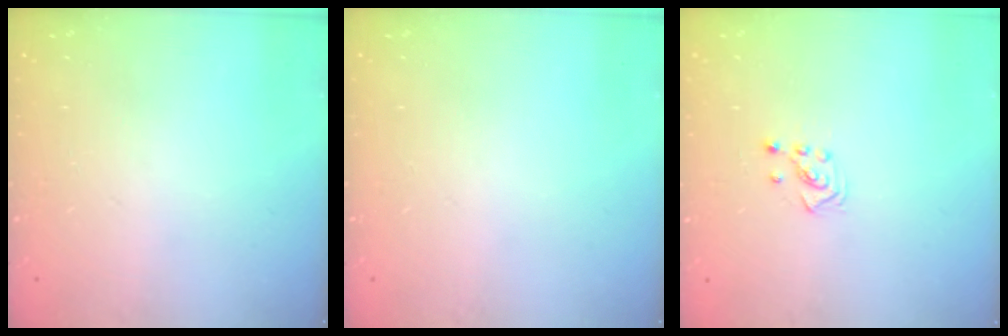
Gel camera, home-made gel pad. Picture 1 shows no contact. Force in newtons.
{"total": 0.0}
{"total": 2.5, "press": 2.4, "slide": 0.8}